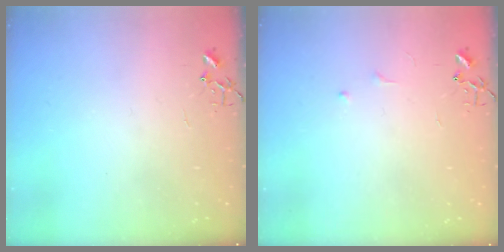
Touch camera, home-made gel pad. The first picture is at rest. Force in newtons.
{"total": 6.0, "press": 6.0, "slide": 0.7}